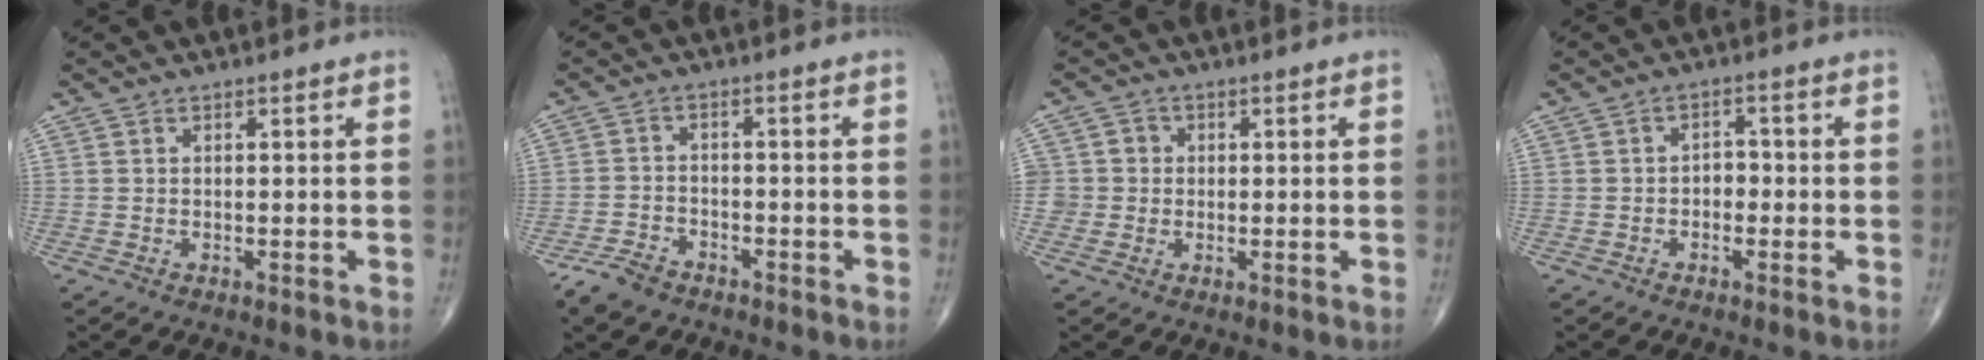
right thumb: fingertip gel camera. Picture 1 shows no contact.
{"total": 5.2, "force": [-3.9, 2.8, 1.9], "torque": [-0.042, 0.011, -0.074]}
{"total": 3.7, "force": [-0.1, 3.7, 0.2], "torque": [0.027, 0.010, -0.005]}
{"total": 2.6, "force": [-0.9, 1.9, 1.6], "torque": [-0.008, 0.014, -0.022]}